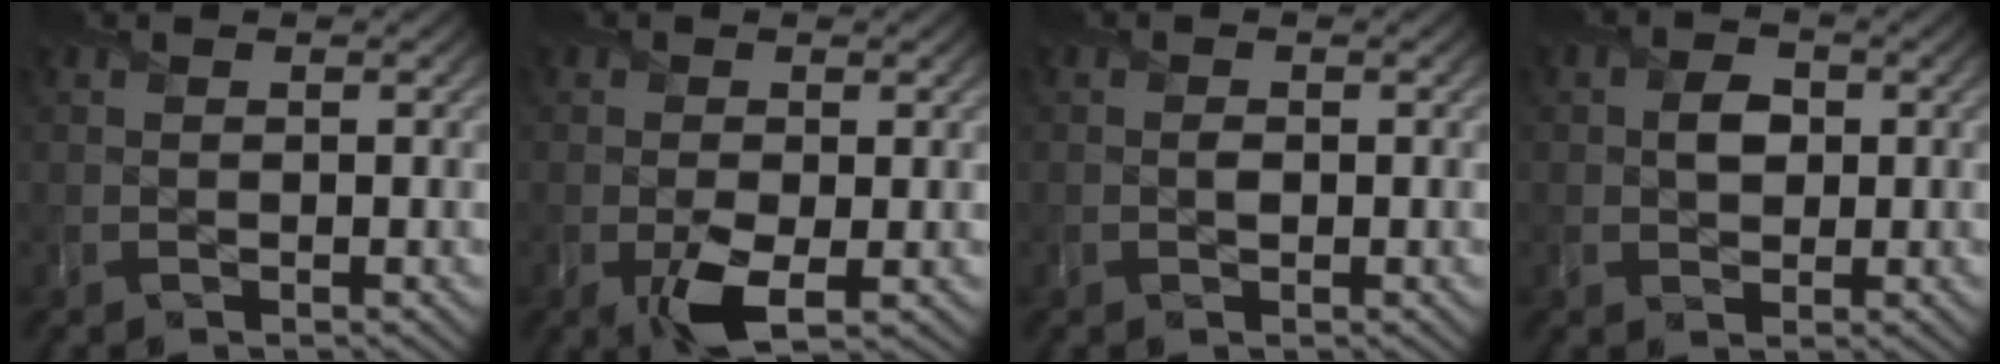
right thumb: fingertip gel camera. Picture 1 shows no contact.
{"total": 3.9, "force": [-1.1, 2.2, 3.0], "torque": [-0.064, -0.017, -0.020]}
{"total": 0.9, "force": [-0.2, 0.7, 0.5], "torque": [-0.009, -0.006, -0.005]}
{"total": 3.1, "force": [0.3, 2.5, 1.8], "torque": [-0.038, -0.003, -0.002]}